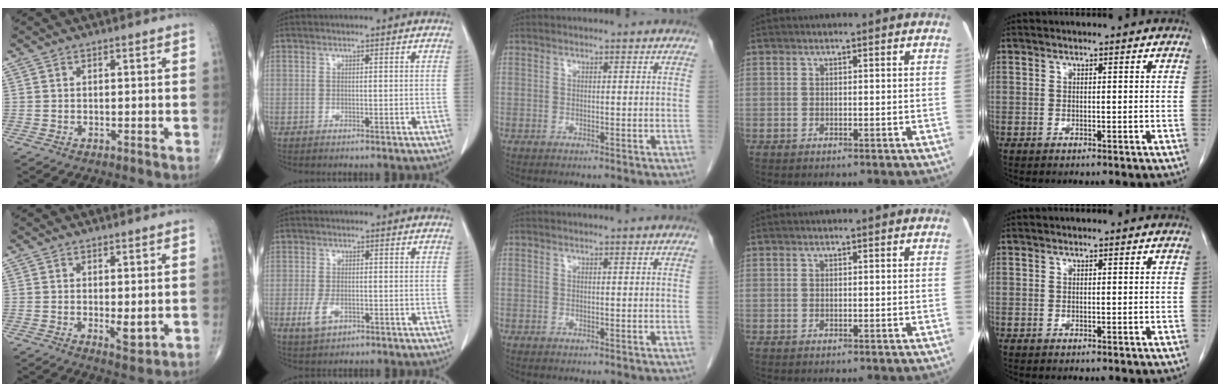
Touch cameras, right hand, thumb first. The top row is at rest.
{"thumb": {"total": 3.1, "force": [0.0, 1.1, 2.9], "torque": [-0.041, -0.011, 0.006]}, "index": {"total": 3.7, "force": [-1.3, 2.1, 2.8], "torque": [-0.061, -0.002, -0.017]}}